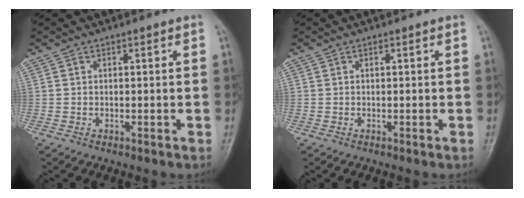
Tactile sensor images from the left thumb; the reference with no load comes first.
{"total": 0.0}